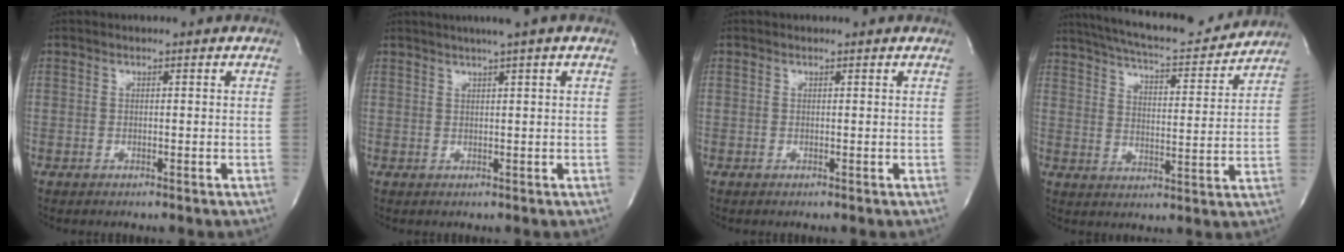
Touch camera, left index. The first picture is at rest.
{"total": 4.1, "force": [2.8, -0.9, 2.8], "torque": [-0.042, 0.015, 0.046]}
{"total": 0.0}
{"total": 17.8, "force": [16.1, 2.8, 7.0], "torque": [-0.119, 0.007, 0.229]}